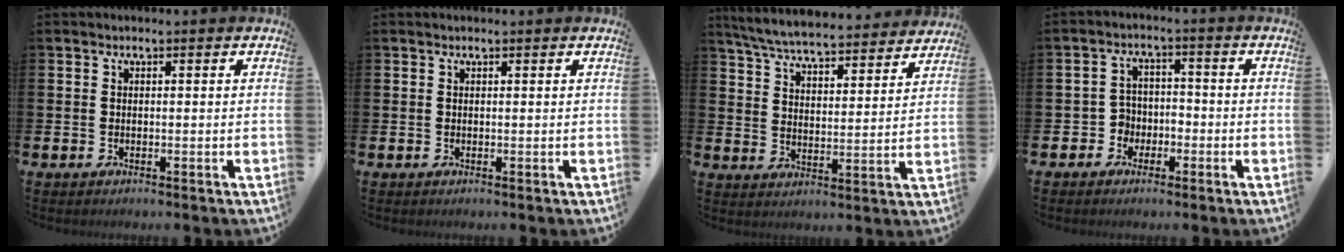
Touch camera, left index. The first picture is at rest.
{"total": 0.0}
{"total": 6.7, "force": [6.5, 0.7, 1.6], "torque": [-0.062, -0.044, 0.113]}
{"total": 3.4, "force": [-2.0, 2.7, 0.1], "torque": [-0.018, 0.005, -0.048]}